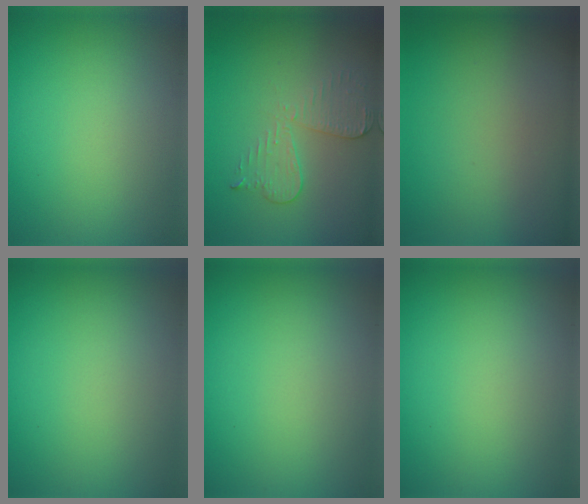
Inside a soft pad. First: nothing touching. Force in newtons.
{"total": 2.9, "press": 2.7, "slide": 1.2}
{"total": 0.0}
{"total": 0.0}
{"total": 0.0}
{"total": 0.0}